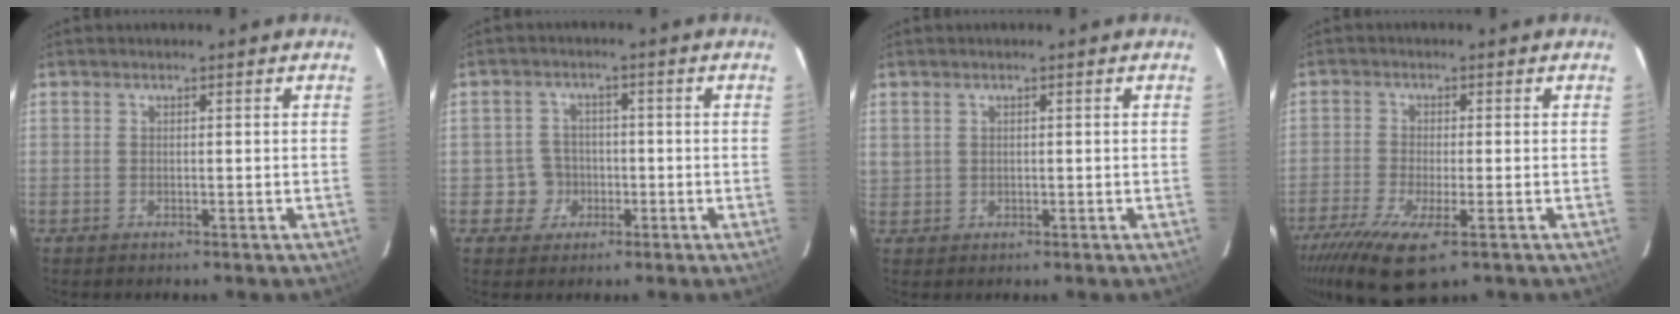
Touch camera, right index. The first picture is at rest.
{"total": 4.8, "force": [-1.3, 4.6, 0.0], "torque": [0.002, 0.020, -0.019]}
{"total": 1.4, "force": [0.4, 1.3, 0.4], "torque": [-0.005, 0.005, 0.013]}
{"total": 11.3, "force": [-6.6, 3.3, 8.6], "torque": [-0.193, -0.042, -0.119]}